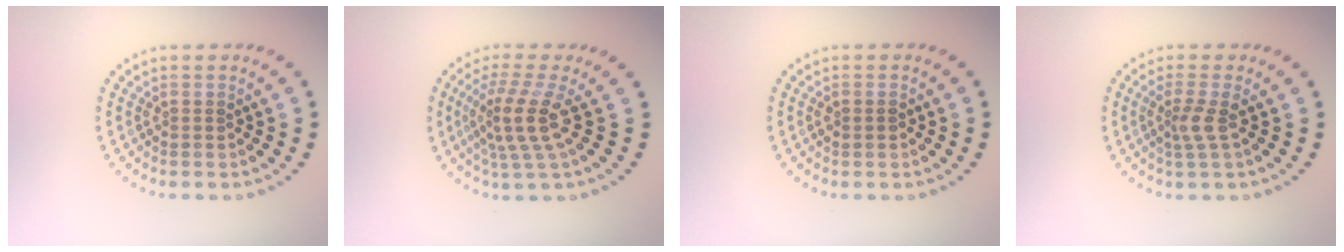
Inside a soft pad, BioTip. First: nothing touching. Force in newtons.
{"total": 4.0, "press": 3.0, "slide": 2.6}
{"total": 0.8, "press": 0.8, "slide": 0.1}
{"total": 1.9, "press": 1.3, "slide": 1.4}